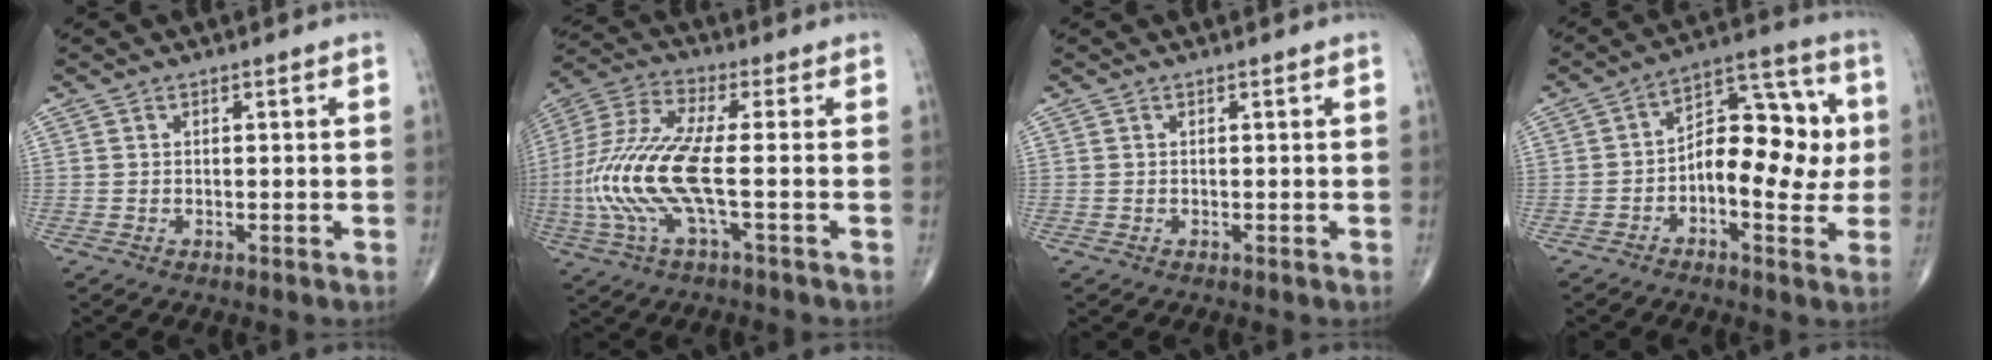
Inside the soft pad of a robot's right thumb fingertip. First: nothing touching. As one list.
[{"total": 15.8, "force": [-2.4, 4.0, 15.1], "torque": [-0.359, 0.020, -0.051]}, {"total": 0.0}, {"total": 14.2, "force": [-0.8, 7.8, 11.9], "torque": [-0.137, 0.034, -0.020]}]